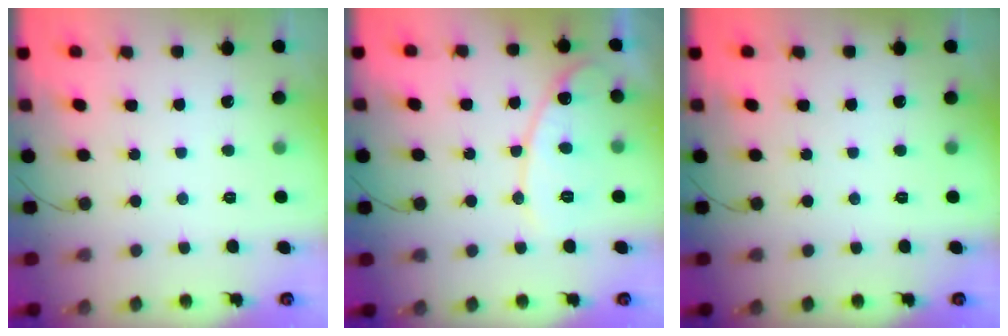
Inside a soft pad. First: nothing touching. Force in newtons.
{"total": 11.5, "press": 11.4, "slide": 1.0}
{"total": 0.0}